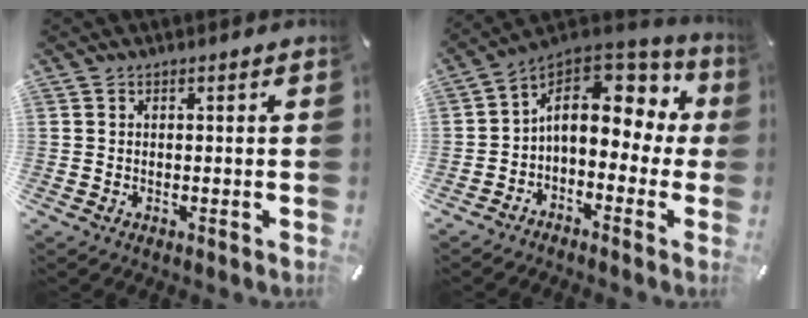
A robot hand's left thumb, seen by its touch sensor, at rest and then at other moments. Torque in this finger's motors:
{"motor_torque": [0.57, 0.65, 0.57, 0.17, 0.35]}